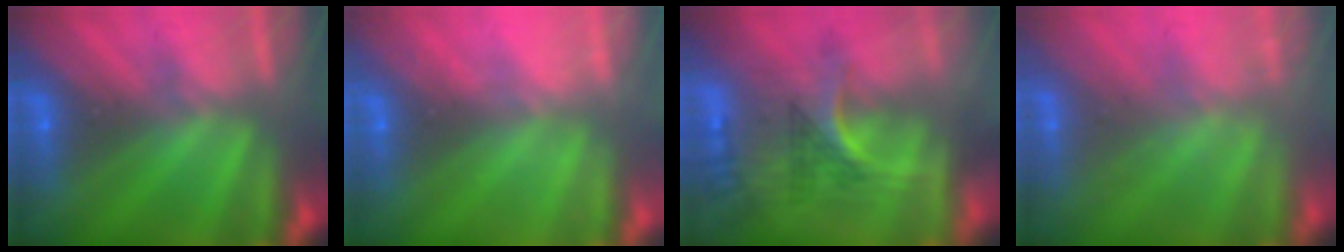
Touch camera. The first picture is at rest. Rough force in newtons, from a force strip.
{"total": 2.2}
{"total": 2.9}
{"total": 1.9}